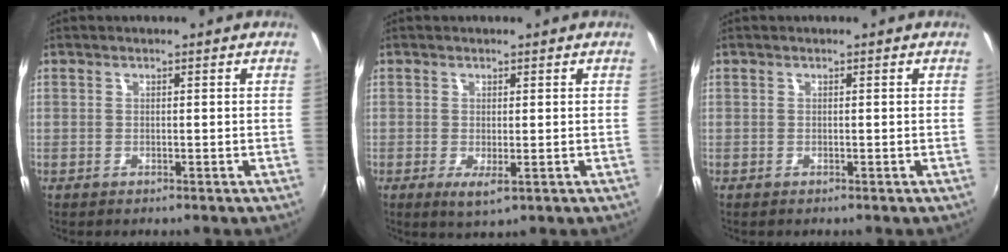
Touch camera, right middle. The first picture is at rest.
{"total": 2.8, "force": [-0.5, 0.7, 2.6], "torque": [-0.047, -0.011, -0.005]}
{"total": 0.0}